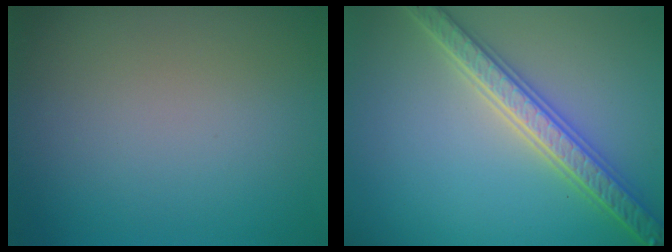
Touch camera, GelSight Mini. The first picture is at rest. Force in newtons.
{"total": 5.5, "press": 5.4, "slide": 1.1}